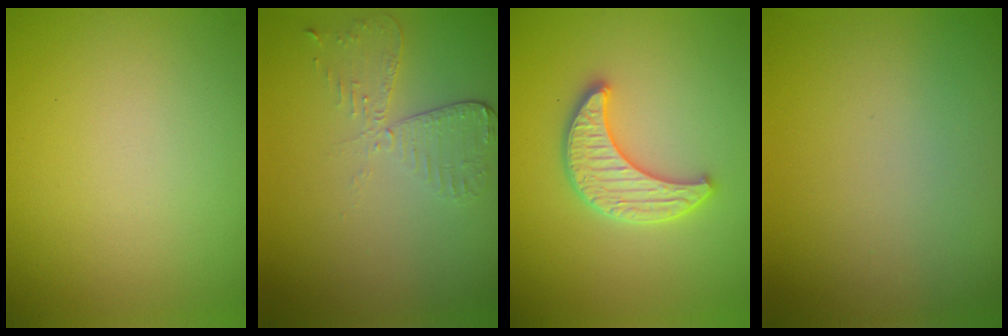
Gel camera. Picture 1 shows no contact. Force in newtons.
{"total": 2.9, "press": 2.6, "slide": 1.3}
{"total": 3.7, "press": 3.6, "slide": 0.8}
{"total": 0.0}